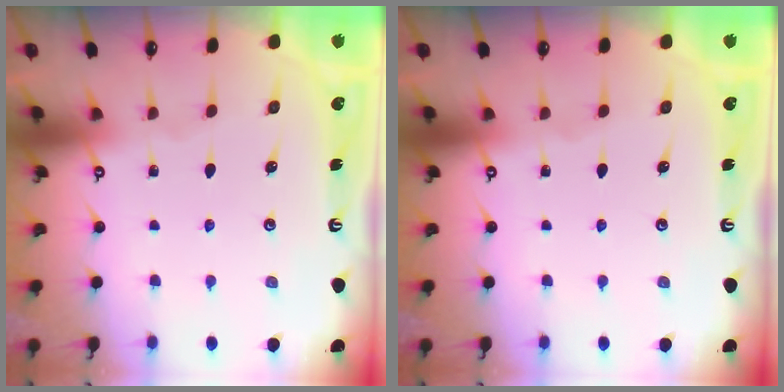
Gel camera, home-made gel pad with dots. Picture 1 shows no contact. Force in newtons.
{"total": 0.0}